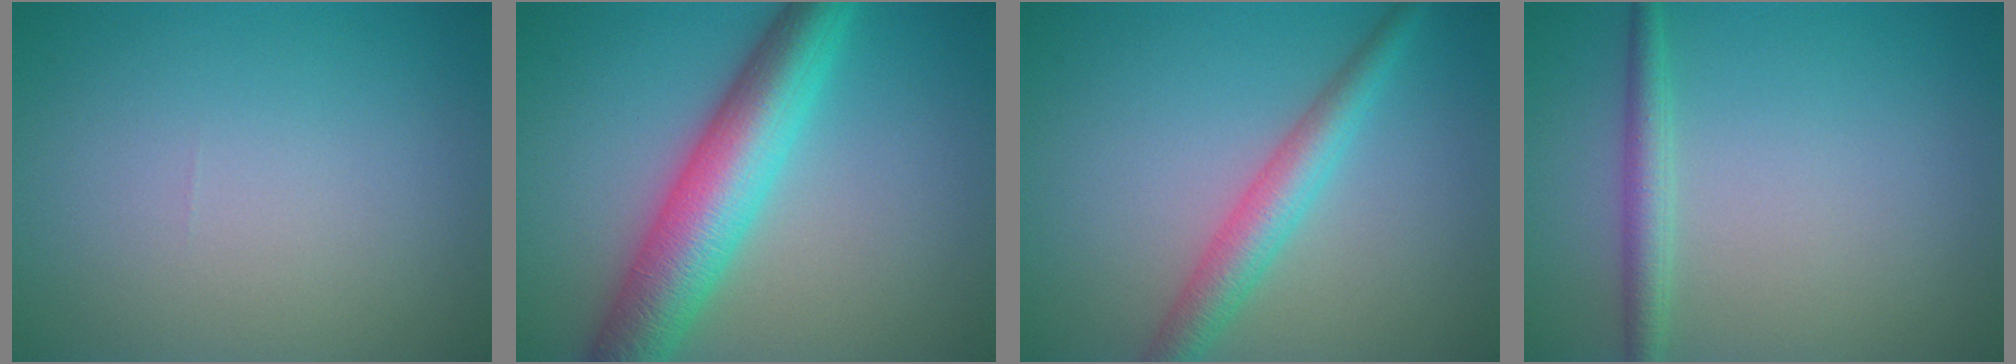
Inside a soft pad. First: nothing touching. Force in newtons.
{"total": 8.1, "press": 8.1, "slide": 0.1}
{"total": 3.7, "press": 3.7, "slide": 0.0}
{"total": 2.1, "press": 2.1, "slide": 0.0}